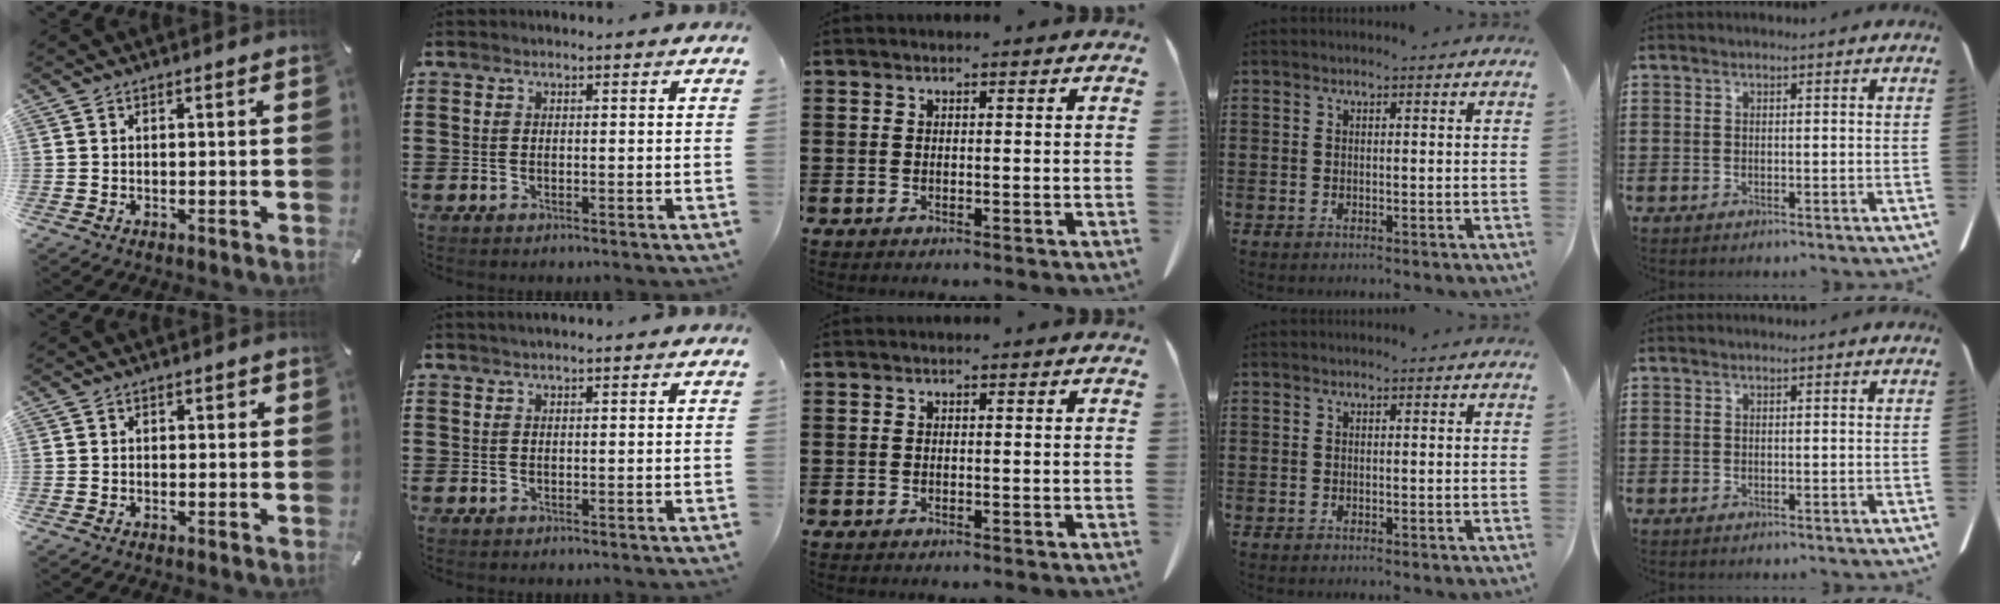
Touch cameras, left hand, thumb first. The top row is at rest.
{"thumb": {"total": 1.0, "force": [-0.2, 0.8, 0.5], "torque": [-0.011, 0.005, -0.005]}, "index": {"total": 0.9, "force": [0.6, 0.0, 0.6], "torque": [-0.010, 0.001, 0.012]}}